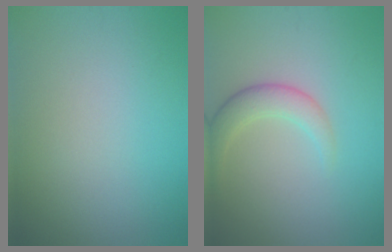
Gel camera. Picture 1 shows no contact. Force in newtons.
{"total": 2.7, "press": 2.7, "slide": 0.2}